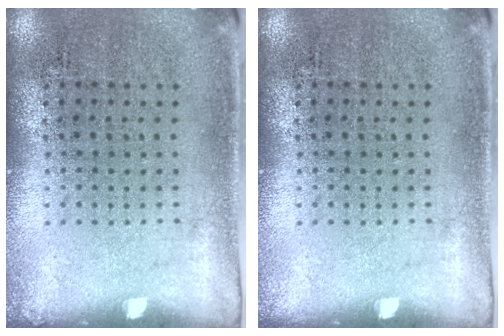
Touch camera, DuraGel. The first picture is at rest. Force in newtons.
{"total": 0.0}